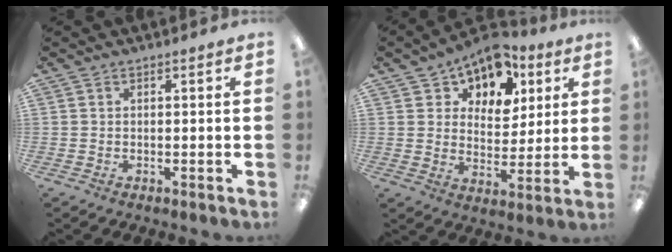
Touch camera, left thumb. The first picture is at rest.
{"total": 11.6, "force": [8.2, 7.0, 4.0], "torque": [-0.063, -0.057, 0.149]}